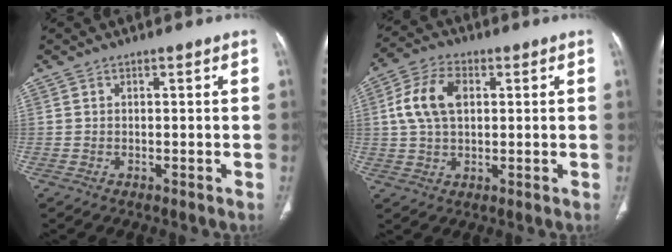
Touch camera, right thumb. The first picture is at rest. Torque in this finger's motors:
{"motor_torque": [-0.08, 0.10, 0.56, -0.25, 0.17]}